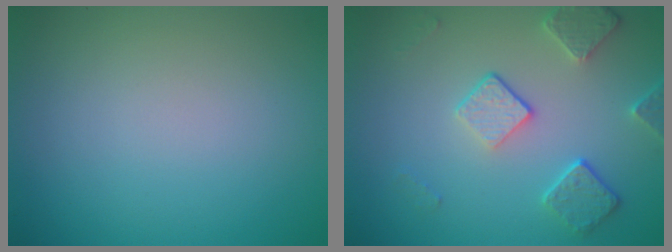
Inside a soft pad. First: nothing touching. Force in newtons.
{"total": 4.0, "press": 3.1, "slide": 2.6}